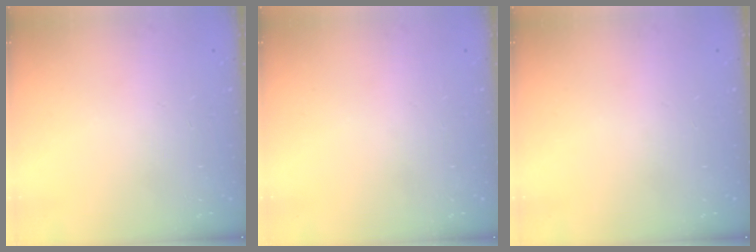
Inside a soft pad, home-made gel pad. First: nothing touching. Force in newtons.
{"total": 0.0}
{"total": 0.0}